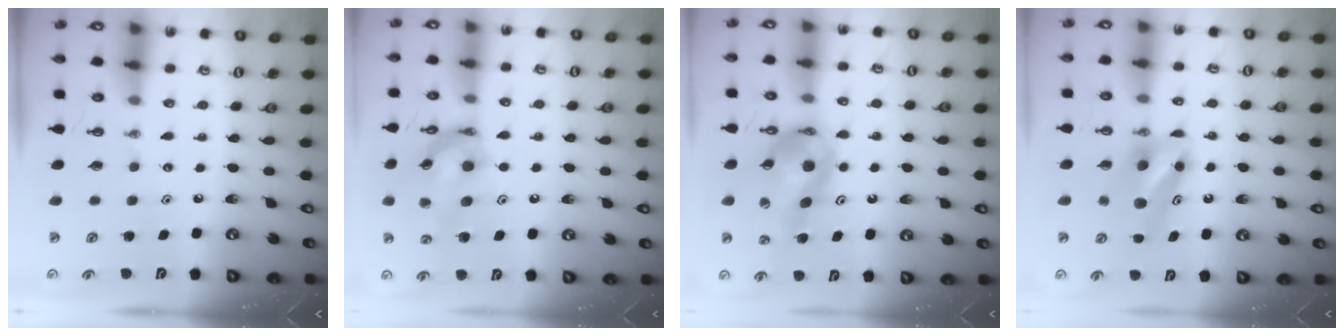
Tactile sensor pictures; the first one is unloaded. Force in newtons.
{"total": 15.1, "press": 15.0, "slide": 1.5}
{"total": 14.2, "press": 14.1, "slide": 1.5}
{"total": 7.0, "press": 6.5, "slide": 2.5}